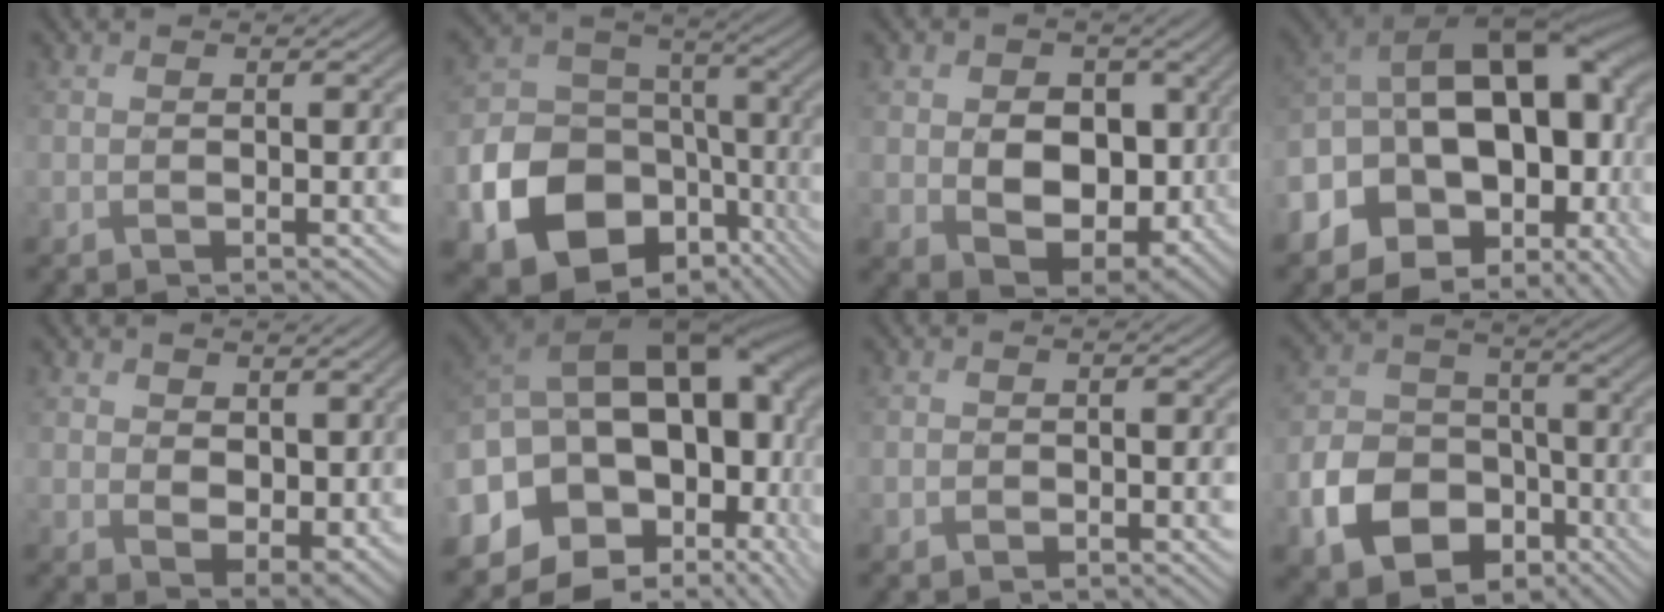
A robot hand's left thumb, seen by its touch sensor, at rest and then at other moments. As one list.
[{"total": 16.0, "force": [-5.8, 12.4, 8.3], "torque": [-0.198, -0.048, -0.090]}, {"total": 11.7, "force": [-0.2, 8.6, 7.9], "torque": [-0.141, -0.021, 0.002]}, {"total": 21.2, "force": [-3.5, 13.5, 15.9], "torque": [-0.304, -0.032, -0.033]}, {"total": 6.8, "force": [3.2, 4.5, 4.0], "torque": [-0.103, -0.011, 0.063]}, {"total": 19.6, "force": [-2.6, 13.0, 14.5], "torque": [-0.256, -0.033, -0.016]}, {"total": 0.6, "force": [-0.2, 0.5, 0.1], "torque": [0.003, -0.003, -0.006]}, {"total": 11.1, "force": [-5.0, 8.3, 5.5], "torque": [-0.130, -0.025, -0.095]}]